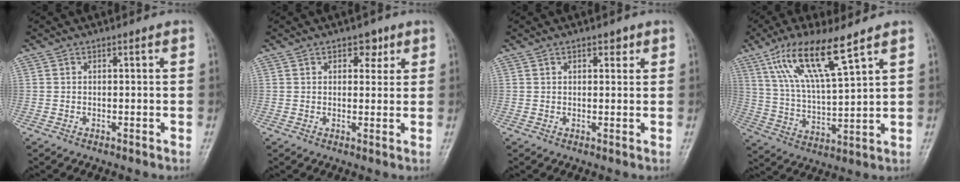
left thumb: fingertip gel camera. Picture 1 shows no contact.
{"total": 3.4, "force": [1.9, 2.2, 1.7], "torque": [0.001, -0.006, 0.023]}
{"total": 2.1, "force": [1.3, 1.2, 1.2], "torque": [-0.001, -0.004, 0.015]}
{"total": 14.3, "force": [8.5, 3.0, 11.1], "torque": [-0.209, -0.031, 0.171]}